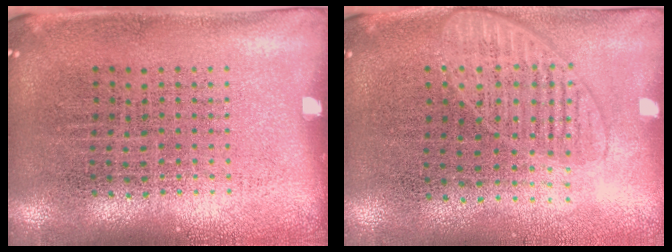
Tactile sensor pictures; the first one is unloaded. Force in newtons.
{"total": 1.3, "press": 1.2, "slide": 0.6}